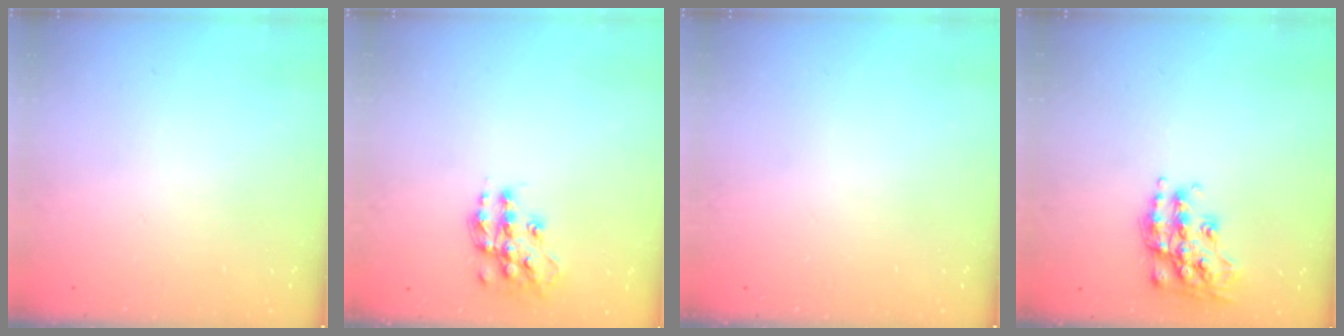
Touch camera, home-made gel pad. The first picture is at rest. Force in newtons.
{"total": 13.2, "press": 13.1, "slide": 0.9}
{"total": 0.0}
{"total": 16.6, "press": 16.5, "slide": 1.0}